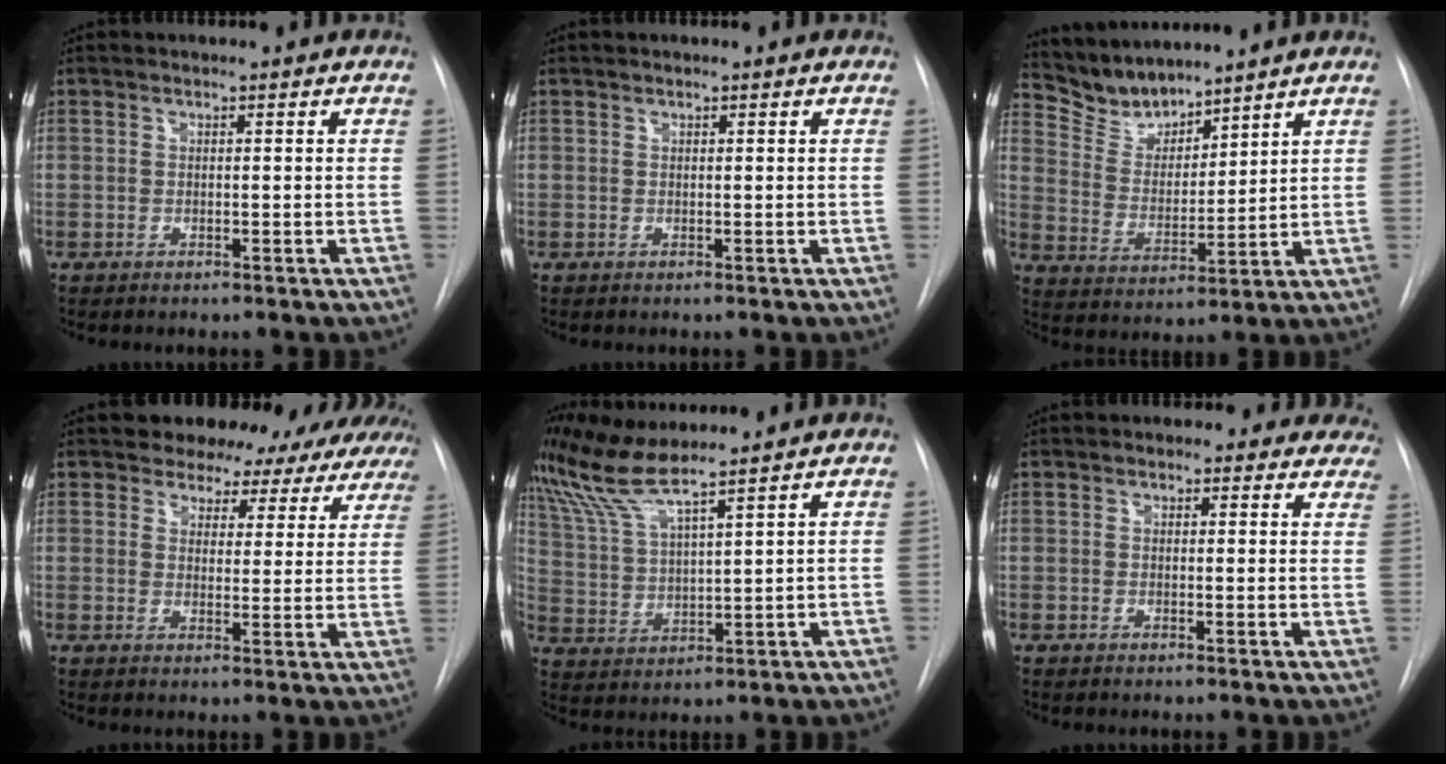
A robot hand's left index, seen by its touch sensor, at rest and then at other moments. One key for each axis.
{"total": 0.0}
{"total": 7.8, "fx": 7.6, "fy": 1.5, "fz": 0.7, "tx": -0.025, "ty": 0.007, "tz": 0.162}
{"total": 16.4, "fx": 14.8, "fy": 6.9, "fz": 1.6, "tx": 0.004, "ty": -0.005, "tz": 0.148}
{"total": 8.8, "fx": 7.5, "fy": -0.4, "fz": 4.5, "tx": -0.105, "ty": 0.014, "tz": 0.151}
{"total": 8.0, "fx": 7.2, "fy": 3.6, "fz": 0.5, "tx": 0.044, "ty": -0.005, "tz": 0.051}